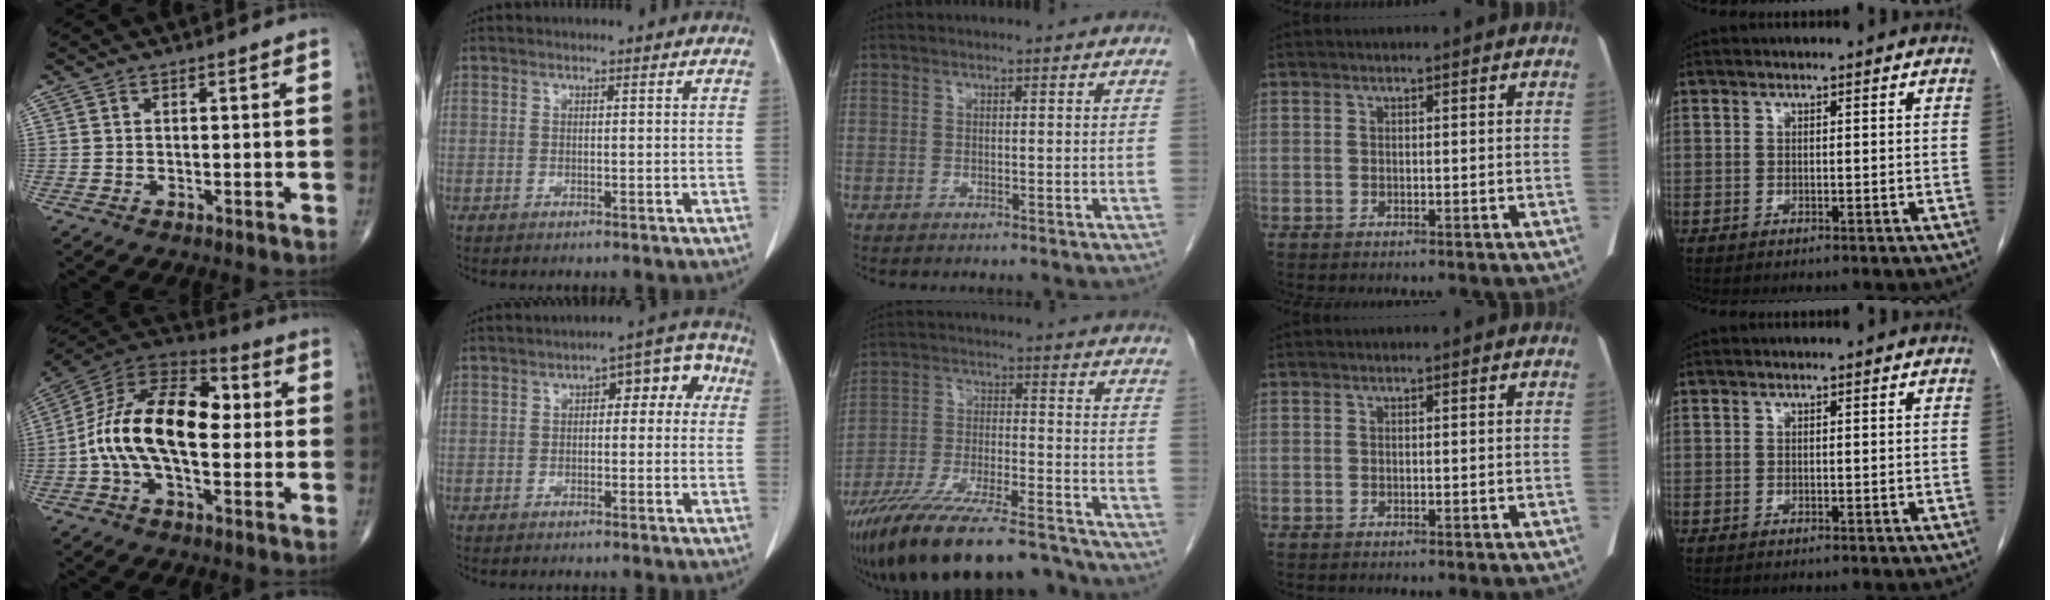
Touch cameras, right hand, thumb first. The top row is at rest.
{"thumb": {"total": 19.3, "force": [-0.1, 10.6, 16.2], "torque": [-0.284, 0.040, -0.012]}, "index": {"total": 7.0, "force": [1.3, 3.5, 5.9], "torque": [-0.062, 0.042, 0.012]}, "middle": {"total": 19.9, "force": [-17.0, 3.4, 9.6], "torque": [-0.164, -0.018, -0.279]}}